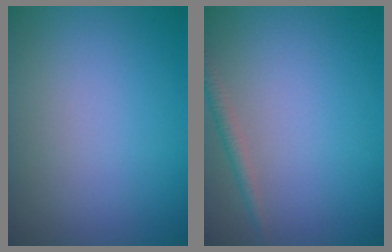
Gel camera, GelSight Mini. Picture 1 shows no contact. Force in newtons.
{"total": 1.4, "press": 1.4, "slide": 0.0}